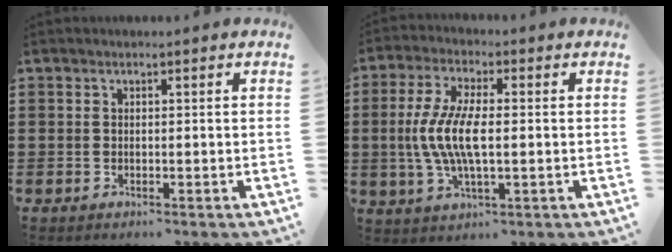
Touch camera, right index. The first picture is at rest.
{"total": 8.4, "force": [-0.6, 2.9, 7.9], "torque": [-0.174, -0.006, -0.019]}